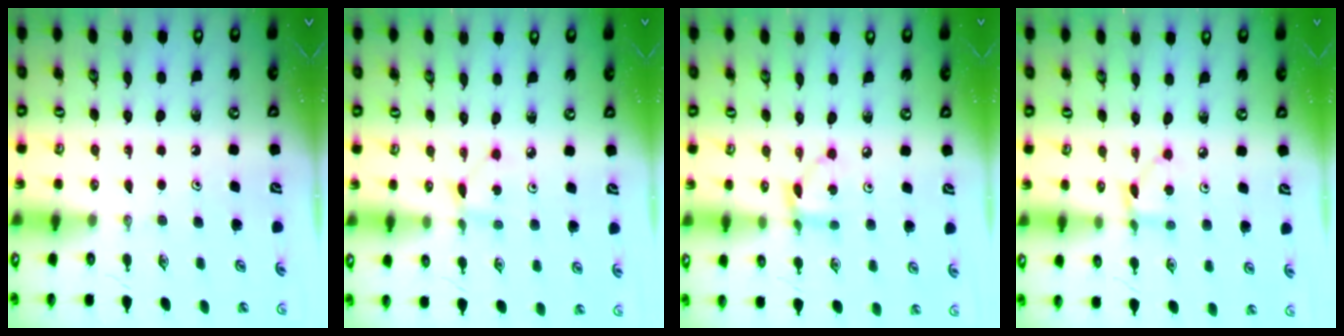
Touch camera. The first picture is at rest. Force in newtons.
{"total": 1.5, "press": 1.5, "slide": 0.2}
{"total": 4.3, "press": 4.3, "slide": 0.2}
{"total": 2.9, "press": 2.9, "slide": 0.3}